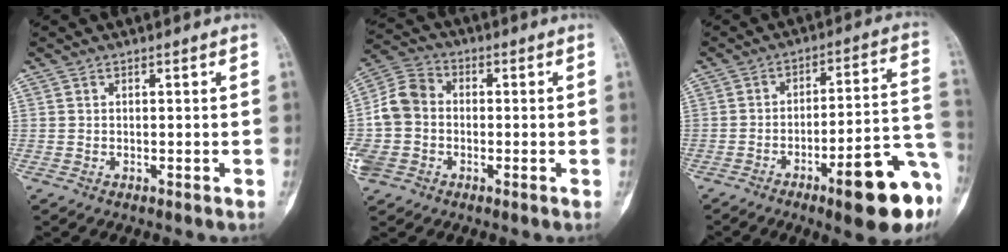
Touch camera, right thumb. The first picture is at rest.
{"total": 11.1, "force": [-1.5, 9.1, 6.1], "torque": [-0.126, 0.030, -0.036]}
{"total": 17.8, "force": [-8.5, 4.1, 15.1], "torque": [-0.154, 0.057, -0.113]}